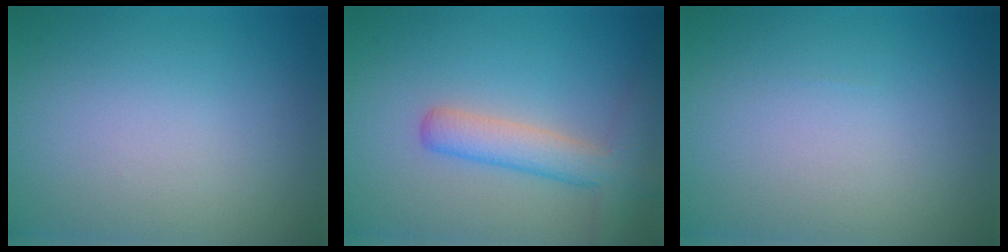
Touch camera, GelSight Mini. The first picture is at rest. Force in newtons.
{"total": 4.1, "press": 4.1, "slide": 0.2}
{"total": 0.0}